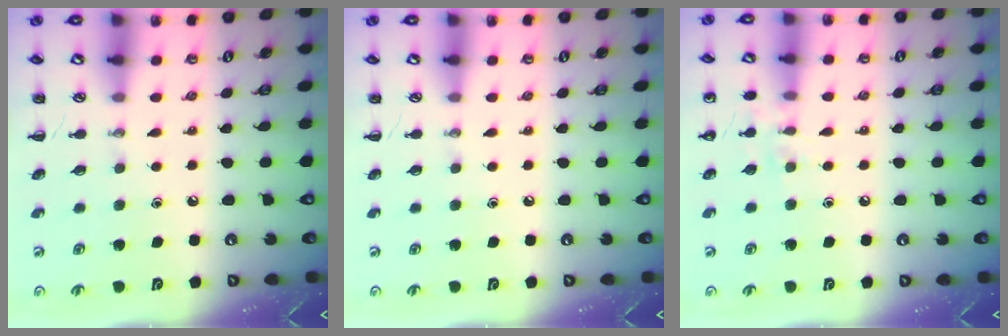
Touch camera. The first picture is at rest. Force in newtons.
{"total": 0.0}
{"total": 6.8, "press": 6.6, "slide": 1.9}